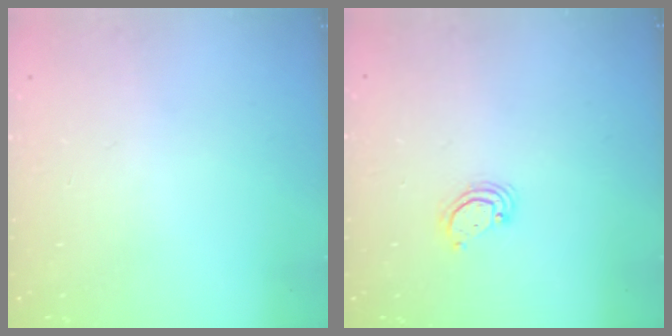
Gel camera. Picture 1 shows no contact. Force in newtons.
{"total": 4.2, "press": 4.2, "slide": 0.4}